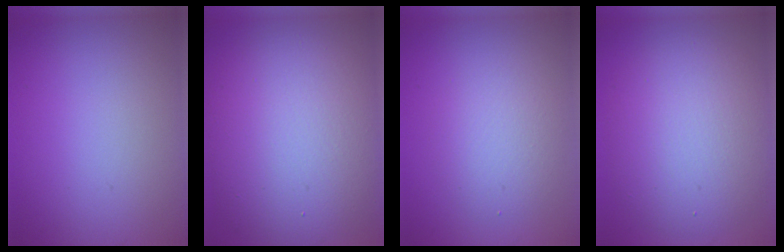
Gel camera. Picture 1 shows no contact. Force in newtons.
{"total": 12.4, "press": 12.4, "slide": 0.5}
{"total": 2.9, "press": 2.8, "slide": 0.3}
{"total": 7.5, "press": 7.5, "slide": 0.6}